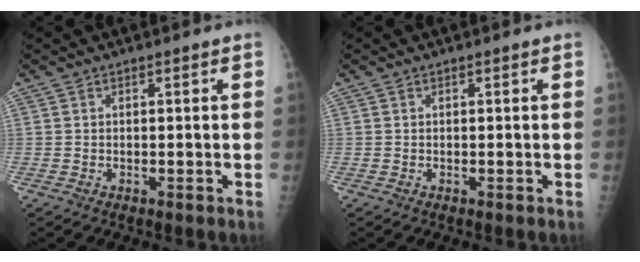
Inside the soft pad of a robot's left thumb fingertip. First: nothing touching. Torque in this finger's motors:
{"motor_torque": [0.01, 0.02, -0.07, -0.09, 0.00]}